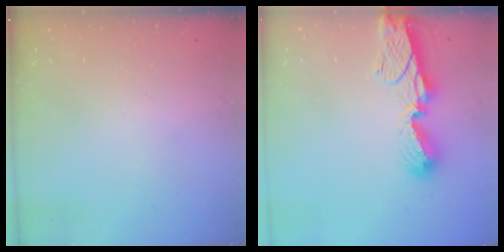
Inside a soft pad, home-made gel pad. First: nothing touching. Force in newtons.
{"total": 9.7, "press": 9.7, "slide": 0.9}